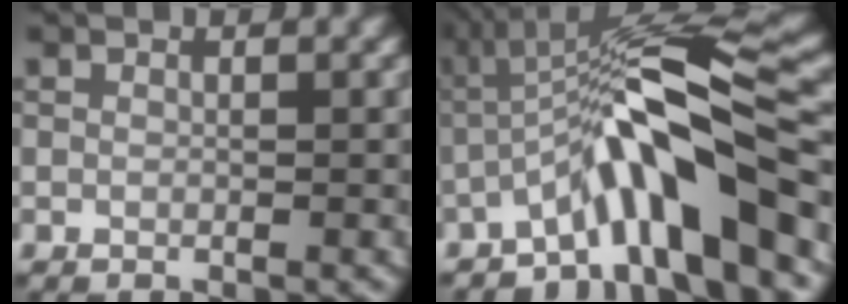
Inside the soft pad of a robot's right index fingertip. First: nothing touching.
{"total": 9.3, "force": [-3.9, 1.5, 8.3], "torque": [-0.130, 0.021, -0.077]}